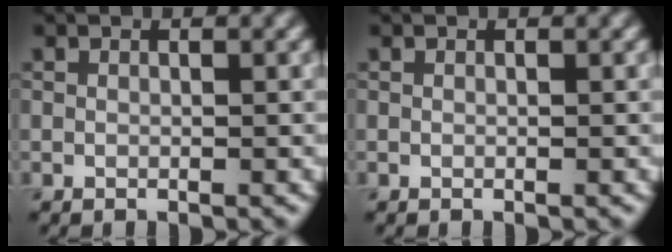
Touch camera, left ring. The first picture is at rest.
{"total": 0.0}